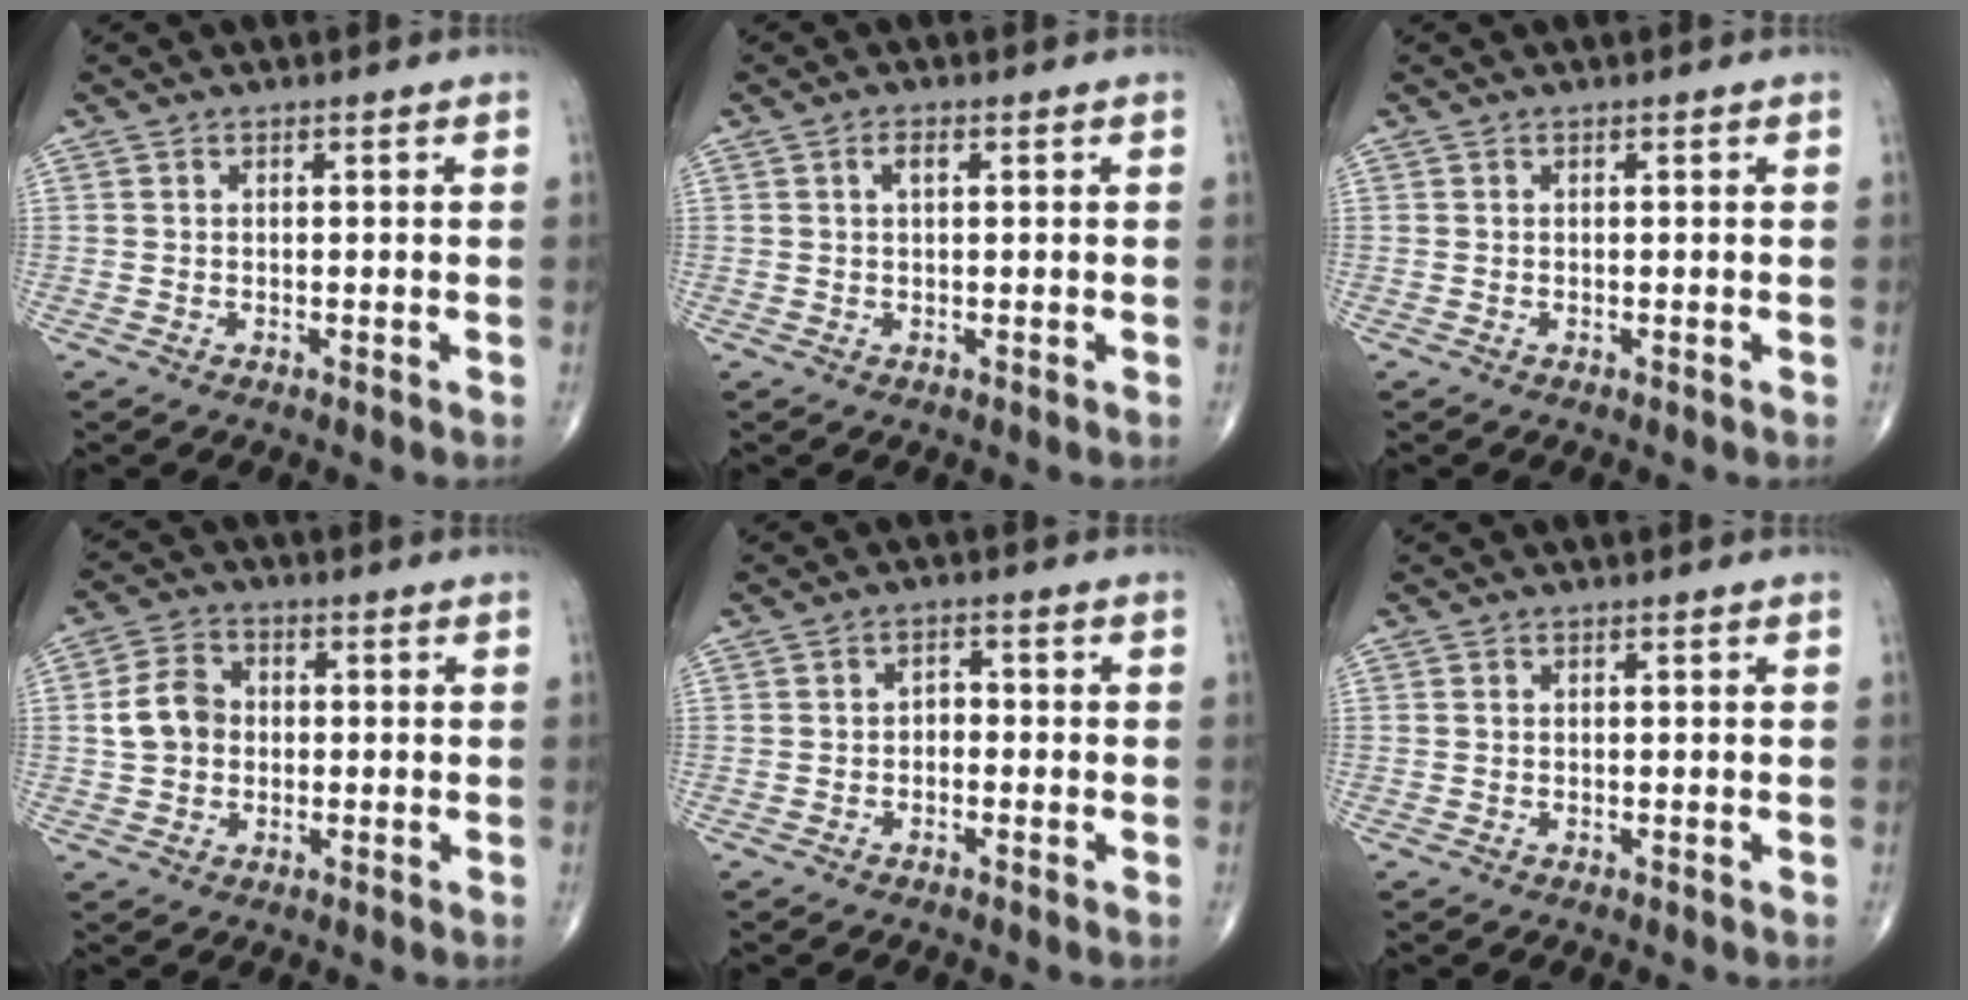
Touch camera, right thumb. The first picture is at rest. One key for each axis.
{"total": 1.8, "fx": 0.6, "fy": 0.7, "fz": 1.5, "tx": -0.029, "ty": 0.004, "tz": 0.010}
{"total": 0.0}
{"total": 6.7, "fx": 0.0, "fy": 5.5, "fz": 3.9, "tx": -0.062, "ty": 0.016, "tz": -0.006}
{"total": 1.8, "fx": -0.5, "fy": 1.3, "fz": 1.1, "tx": -0.005, "ty": 0.009, "tz": -0.013}
{"total": 0.0}